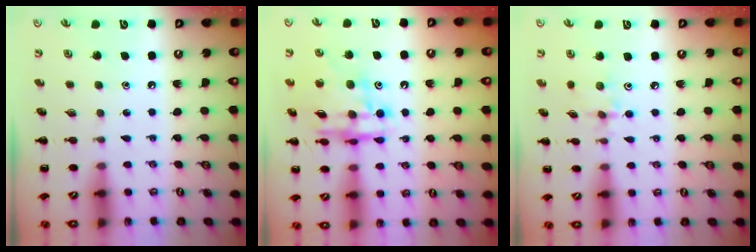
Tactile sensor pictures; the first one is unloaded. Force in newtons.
{"total": 12.6, "press": 12.2, "slide": 3.3}
{"total": 2.4, "press": 2.4, "slide": 0.5}